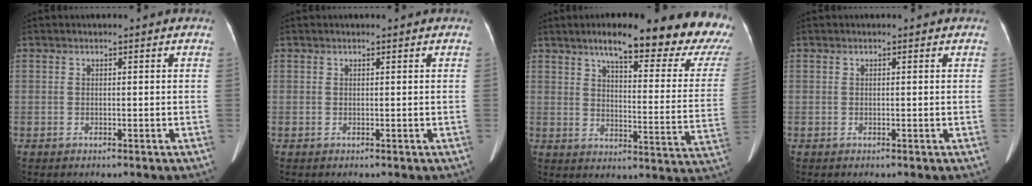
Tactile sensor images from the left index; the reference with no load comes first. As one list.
[{"total": 0.0}, {"total": 22.7, "force": [18.6, 4.0, 12.5], "torque": [-0.153, -0.039, 0.217]}, {"total": 0.0}]